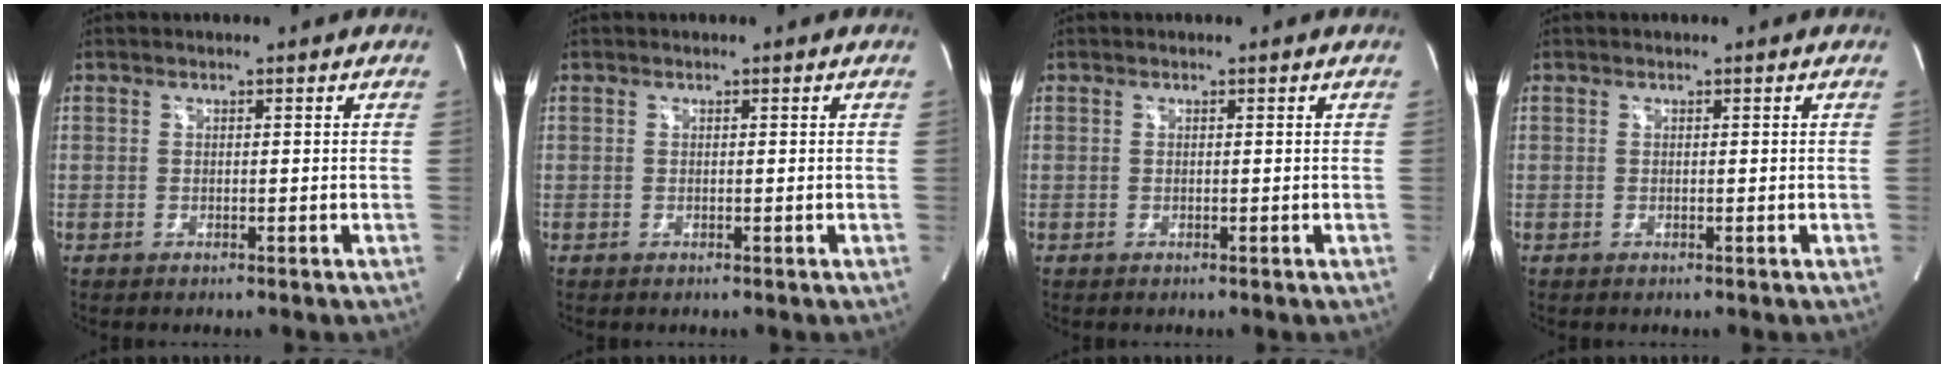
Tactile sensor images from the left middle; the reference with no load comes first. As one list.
[{"total": 0.0}, {"total": 0.0}, {"total": 0.0}]